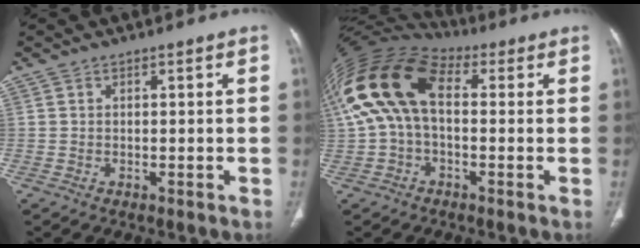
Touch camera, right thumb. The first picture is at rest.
{"total": 16.7, "force": [2.6, 9.7, 13.3], "torque": [-0.273, 0.046, 0.039]}